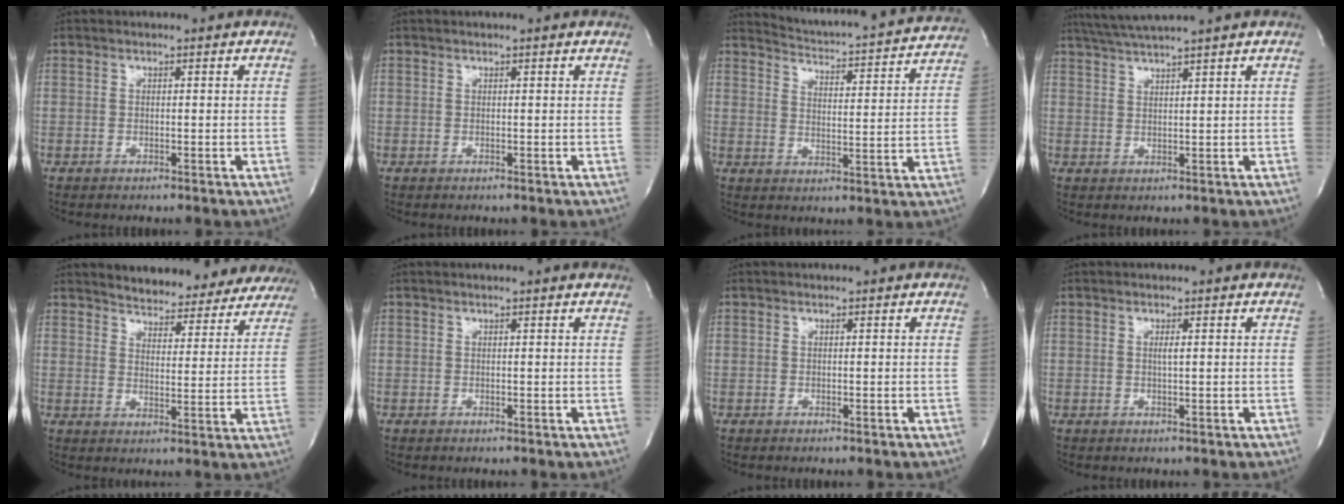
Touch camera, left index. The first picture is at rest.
{"total": 0.7, "force": [0.6, -0.1, 0.3], "torque": [-0.010, 0.005, 0.014]}
{"total": 18.9, "force": [18.2, 1.4, 4.6], "torque": [-0.074, -0.046, 0.225]}
{"total": 6.6, "force": [5.7, -1.5, 3.0], "torque": [-0.054, 0.016, 0.100]}
{"total": 18.0, "force": [16.8, 5.3, 3.6], "torque": [-0.028, -0.027, 0.194]}
{"total": 1.0, "force": [0.9, -0.2, 0.4], "torque": [-0.016, 0.006, 0.015]}
{"total": 0.0}
{"total": 0.9, "force": [0.2, 0.0, 0.9], "torque": [-0.020, 0.000, 0.003]}